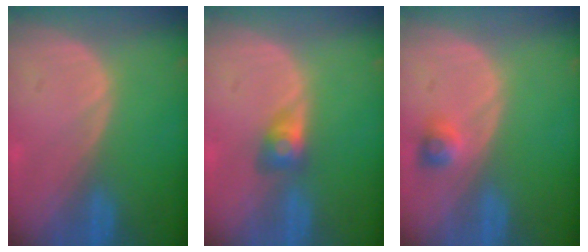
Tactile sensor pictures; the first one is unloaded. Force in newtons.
{"total": 3.1, "press": 2.7, "slide": 1.5}
{"total": 2.3, "press": 2.2, "slide": 0.3}